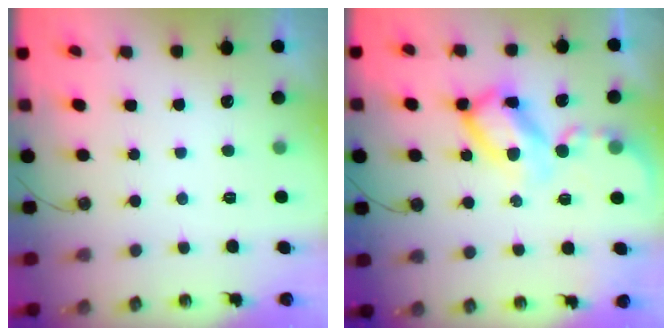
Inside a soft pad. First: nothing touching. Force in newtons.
{"total": 14.5, "press": 14.5, "slide": 1.3}